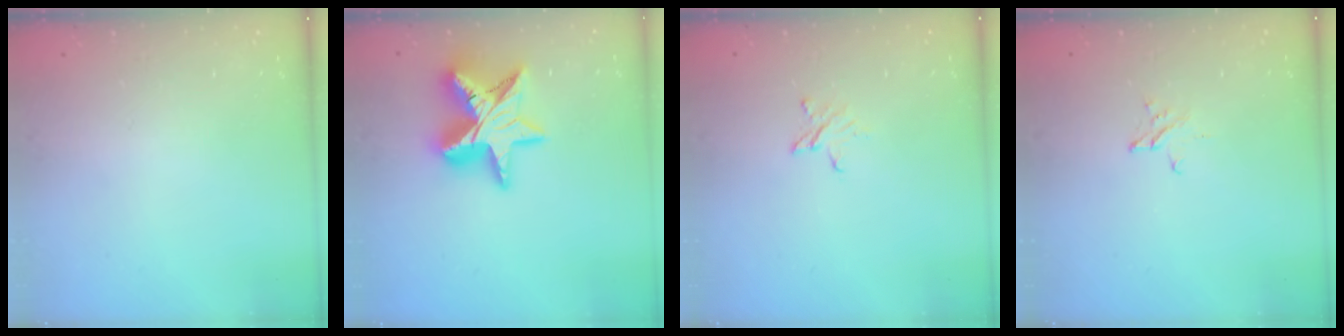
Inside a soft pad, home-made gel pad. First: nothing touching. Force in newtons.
{"total": 20.0, "press": 19.9, "slide": 1.7}
{"total": 3.5, "press": 3.5, "slide": 0.3}
{"total": 2.1, "press": 2.1, "slide": 0.2}